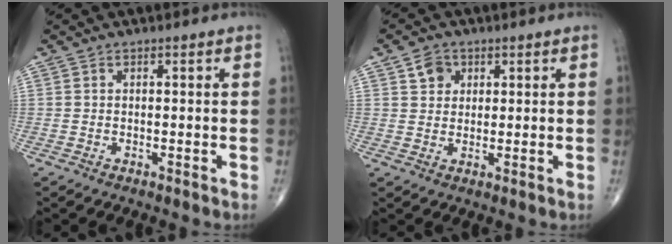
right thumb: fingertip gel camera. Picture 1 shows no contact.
{"total": 3.8, "force": [1.7, 3.1, 1.4], "torque": [-0.007, -0.008, 0.028]}